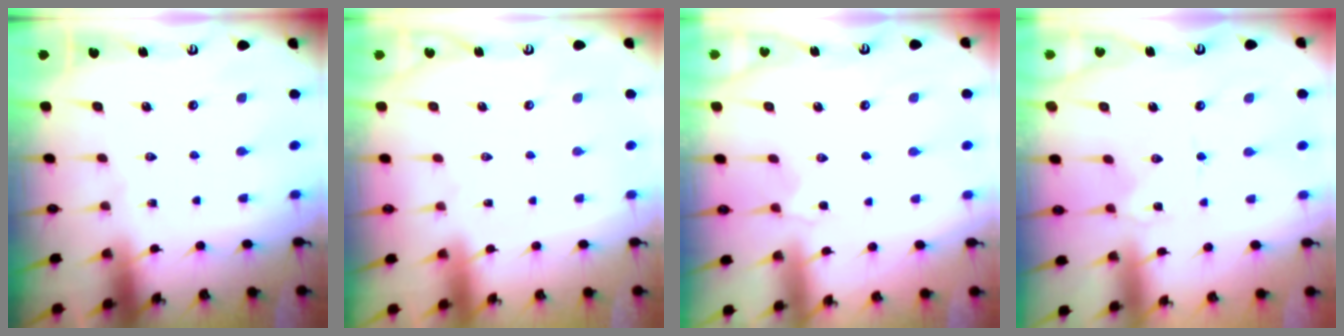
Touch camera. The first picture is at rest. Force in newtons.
{"total": 1.6, "press": 1.6, "slide": 0.1}
{"total": 2.1, "press": 2.0, "slide": 0.8}
{"total": 2.0, "press": 2.0, "slide": 0.3}